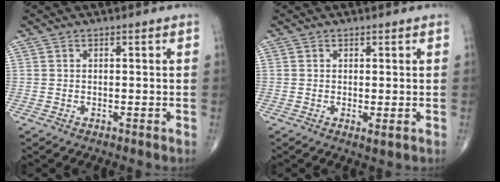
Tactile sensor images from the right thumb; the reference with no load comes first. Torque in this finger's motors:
{"motor_torque": [-0.33, 0.01, -0.14, 0.18, -0.03]}